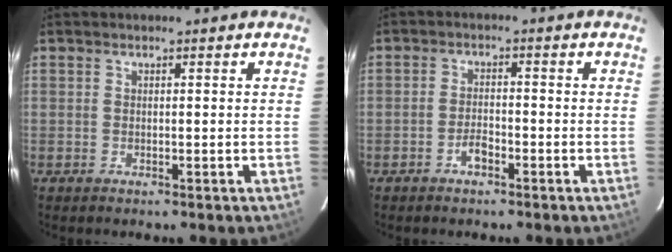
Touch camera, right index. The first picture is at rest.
{"total": 2.6, "force": [-1.8, 1.1, 1.6], "torque": [-0.034, 0.005, -0.033]}